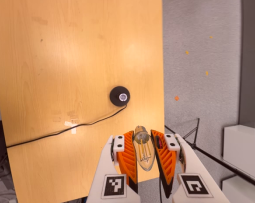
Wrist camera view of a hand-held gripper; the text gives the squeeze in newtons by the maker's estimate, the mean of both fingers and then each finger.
{"total": 24.0, "left": 25.0, "right": 22.9}